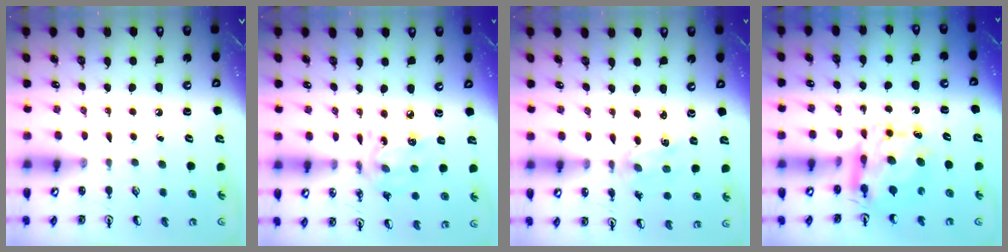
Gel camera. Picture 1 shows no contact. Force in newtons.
{"total": 8.0, "press": 8.0, "slide": 0.5}
{"total": 2.0, "press": 2.0, "slide": 0.5}
{"total": 9.7, "press": 9.7, "slide": 0.8}